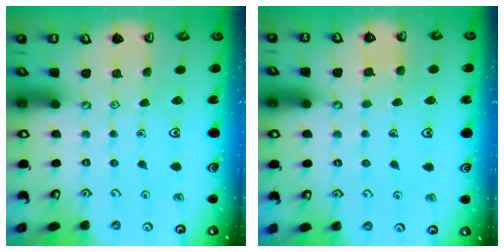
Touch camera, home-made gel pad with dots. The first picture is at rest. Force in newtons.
{"total": 3.6, "press": 3.6, "slide": 0.3}